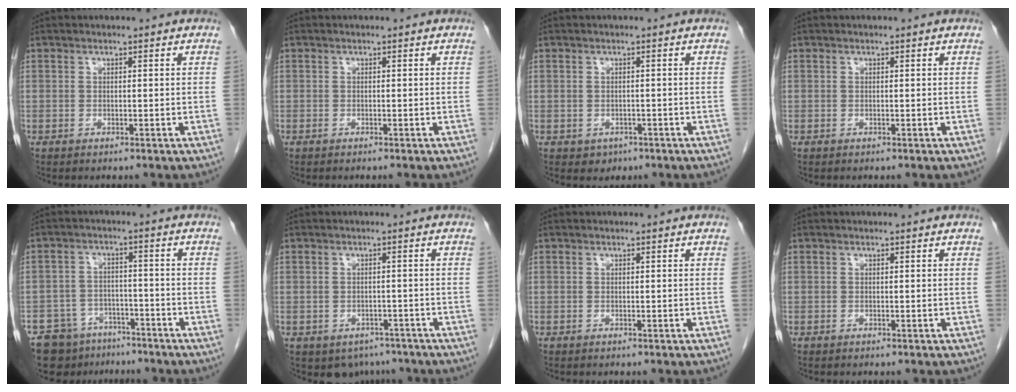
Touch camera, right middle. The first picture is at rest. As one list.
[{"total": 0.0}, {"total": 1.9, "force": [-0.9, 1.6, 0.5], "torque": [-0.007, 0.004, -0.005]}, {"total": 0.0}, {"total": 9.6, "force": [-7.3, 6.1, 1.2], "torque": [-0.027, 0.019, -0.111]}, {"total": 4.7, "force": [-3.3, 3.2, 0.9], "torque": [-0.002, 0.007, -0.041]}, {"total": 0.0}, {"total": 0.0}]